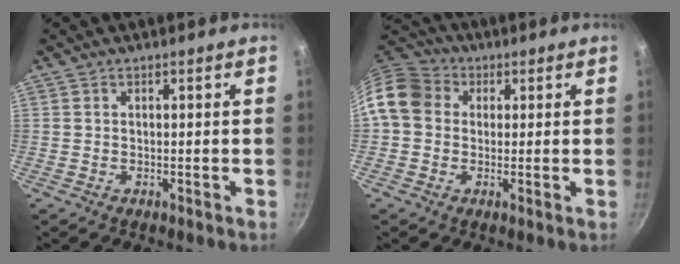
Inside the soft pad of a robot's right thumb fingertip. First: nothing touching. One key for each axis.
{"total": 10.1, "fx": 1.2, "fy": 8.5, "fz": 5.4, "tx": -0.083, "ty": 0.025, "tz": 0.003}